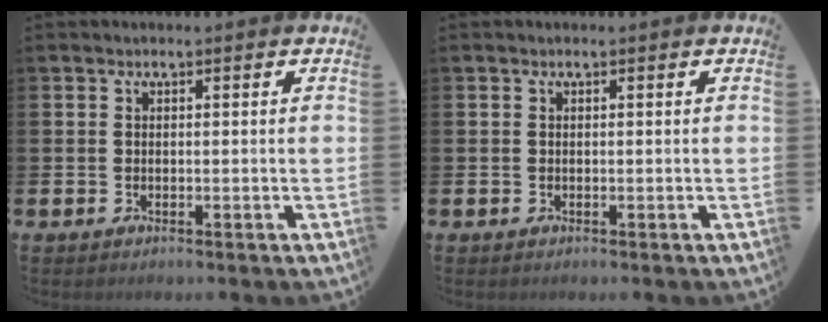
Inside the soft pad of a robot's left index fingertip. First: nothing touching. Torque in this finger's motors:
{"motor_torque": [0.00, 0.00, 0.00, 0.01]}